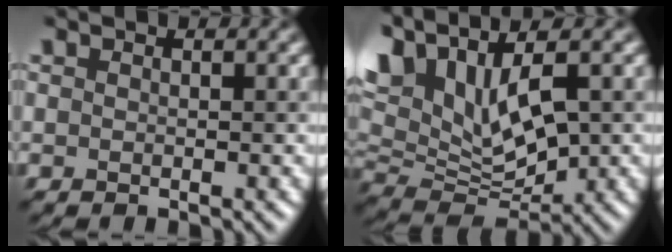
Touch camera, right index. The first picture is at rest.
{"total": 10.8, "force": [4.0, 5.7, 8.3], "torque": [-0.189, 0.016, 0.071]}